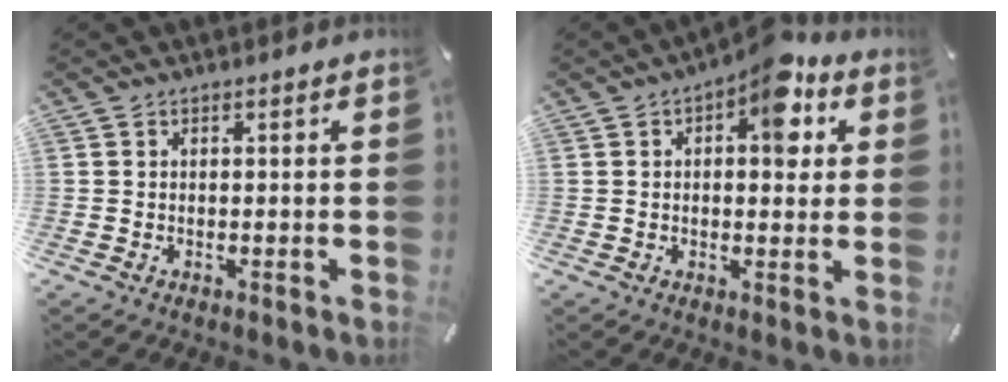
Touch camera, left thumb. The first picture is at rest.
{"total": 10.0, "force": [4.0, 5.2, 7.6], "torque": [-0.080, -0.024, 0.061]}